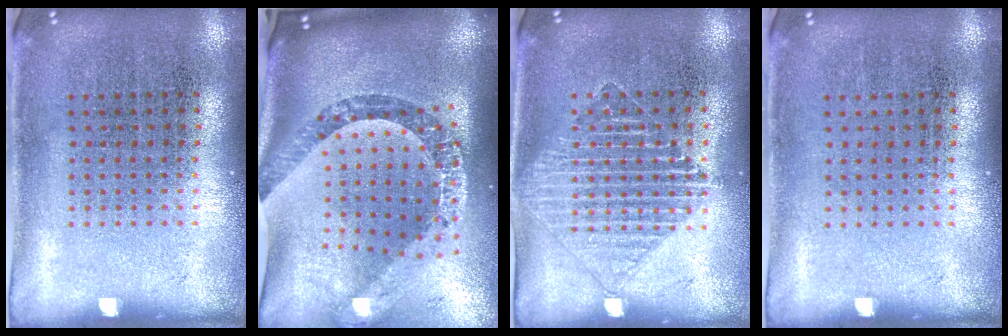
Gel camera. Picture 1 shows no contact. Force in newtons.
{"total": 3.0, "press": 2.2, "slide": 2.0}
{"total": 1.5, "press": 1.4, "slide": 0.6}
{"total": 0.0}